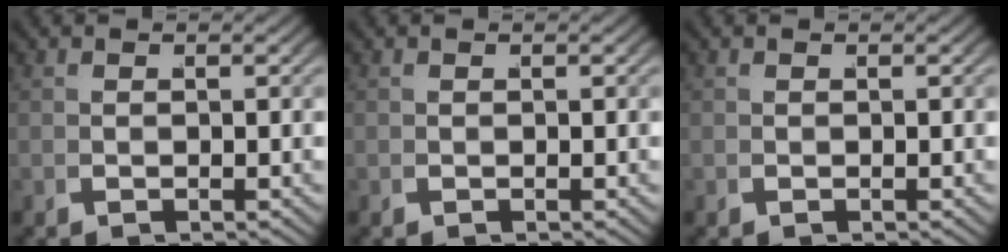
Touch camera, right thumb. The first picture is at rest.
{"total": 0.0}
{"total": 0.0}